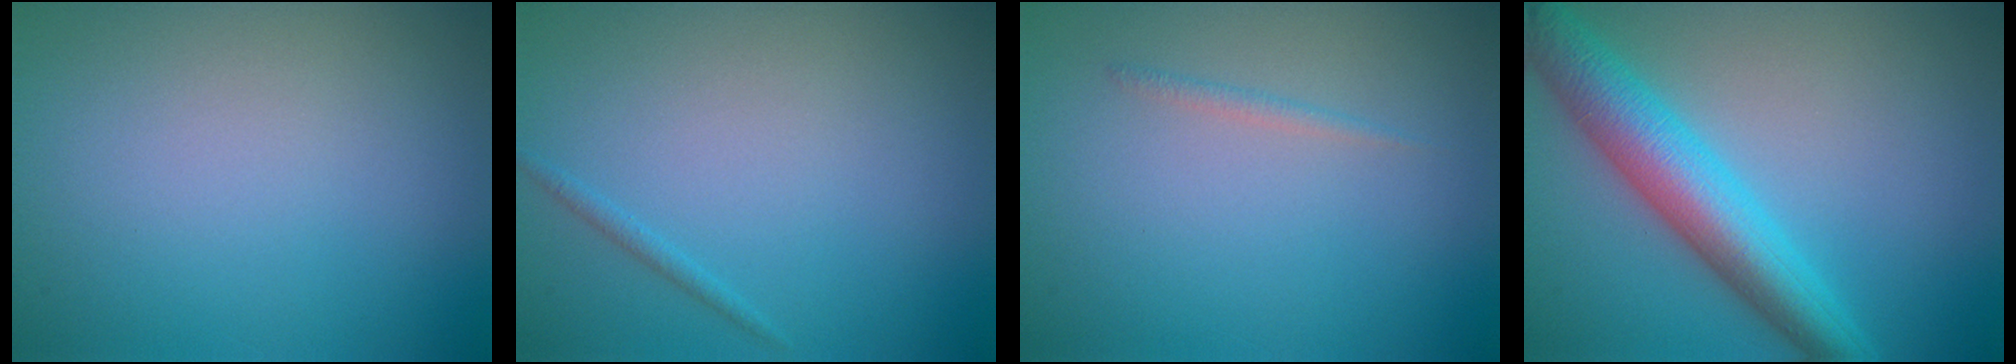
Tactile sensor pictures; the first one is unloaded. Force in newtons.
{"total": 0.6, "press": 0.6, "slide": 0.1}
{"total": 0.7, "press": 0.7, "slide": 0.1}
{"total": 6.7, "press": 6.7, "slide": 0.0}